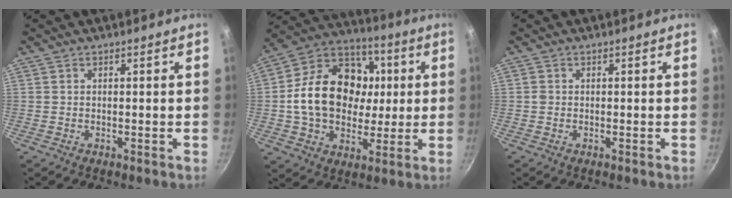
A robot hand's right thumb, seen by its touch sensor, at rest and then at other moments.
{"total": 21.6, "force": [1.4, 16.7, 13.7], "torque": [-0.206, 0.029, 0.019]}
{"total": 0.8, "force": [-0.1, 0.7, 0.3], "torque": [-0.005, 0.003, -0.003]}